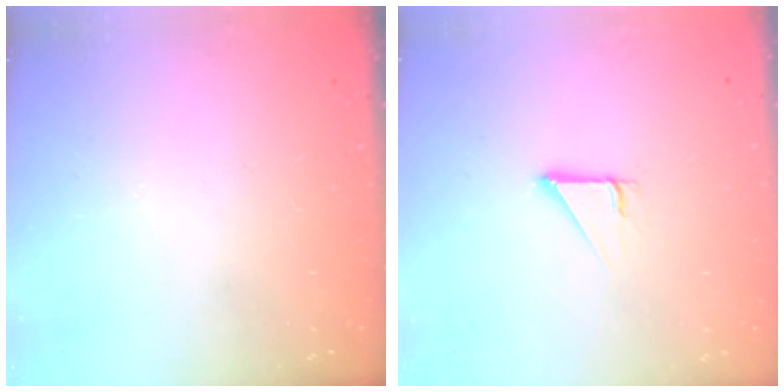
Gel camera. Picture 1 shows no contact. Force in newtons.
{"total": 2.9, "press": 2.8, "slide": 0.2}